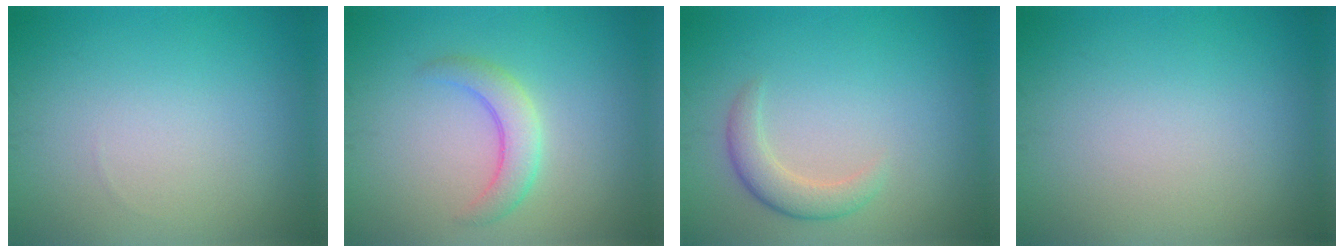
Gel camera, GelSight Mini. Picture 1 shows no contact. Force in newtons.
{"total": 2.9, "press": 2.9, "slide": 0.1}
{"total": 2.5, "press": 2.5, "slide": 0.1}
{"total": 0.0}